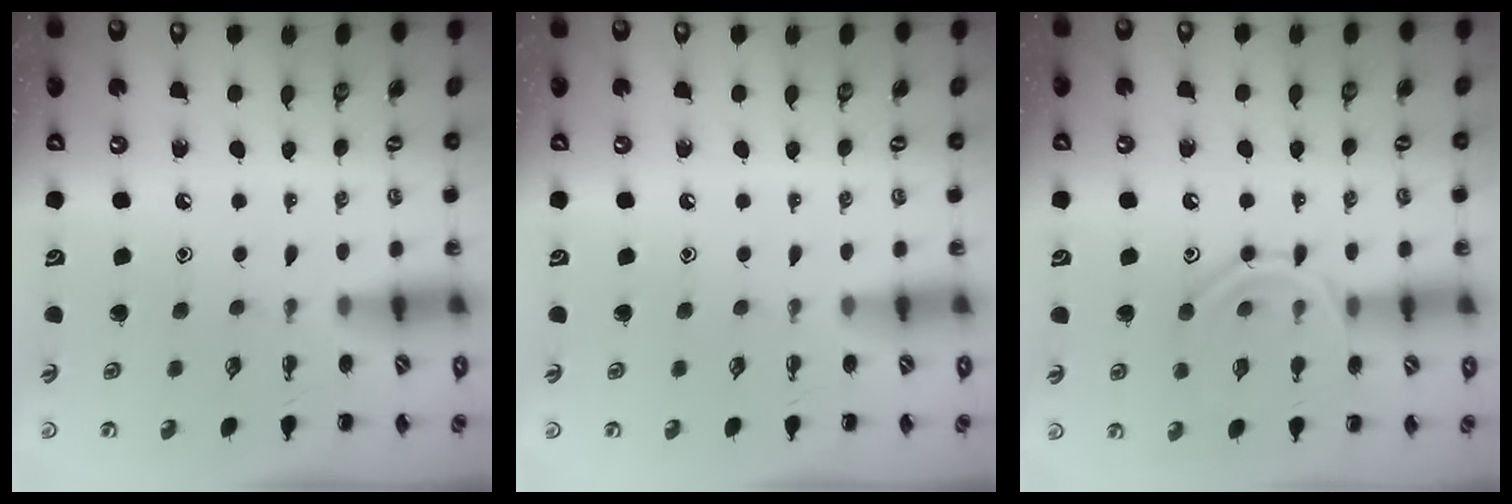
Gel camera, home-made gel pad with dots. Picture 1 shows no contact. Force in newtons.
{"total": 0.0}
{"total": 11.7, "press": 11.7, "slide": 1.1}